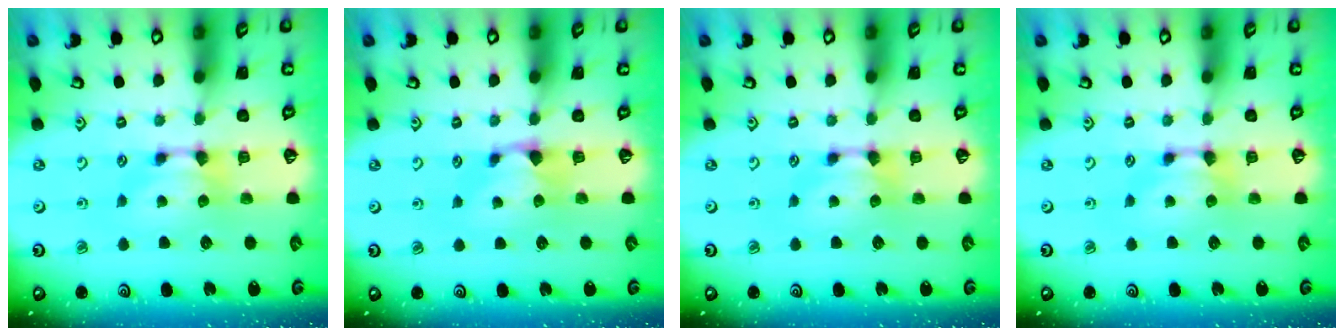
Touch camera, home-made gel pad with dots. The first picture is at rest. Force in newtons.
{"total": 1.1, "press": 0.8, "slide": 0.7}
{"total": 0.0}
{"total": 0.0}